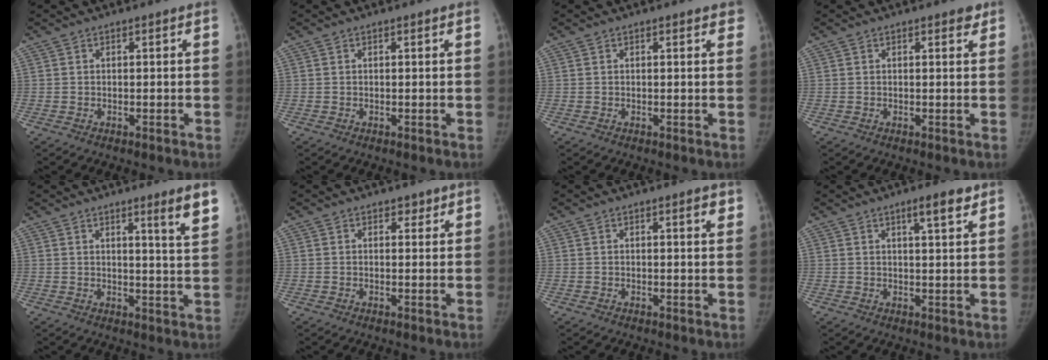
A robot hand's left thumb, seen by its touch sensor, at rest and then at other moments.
{"total": 0.0}
{"total": 1.7, "force": [1.2, 0.6, 1.0], "torque": [-0.002, 0.001, 0.011]}
{"total": 1.3, "force": [0.9, 0.6, 0.6], "torque": [0.000, -0.004, 0.007]}
{"total": 6.4, "force": [4.0, -0.2, 5.0], "torque": [-0.064, -0.033, 0.055]}
{"total": 1.5, "force": [1.0, 1.0, 0.5], "torque": [0.007, -0.006, 0.011]}
{"total": 2.0, "force": [1.2, 0.4, 1.5], "torque": [-0.016, -0.005, 0.014]}
{"total": 4.3, "force": [2.7, 0.8, 3.3], "torque": [-0.046, -0.016, 0.042]}